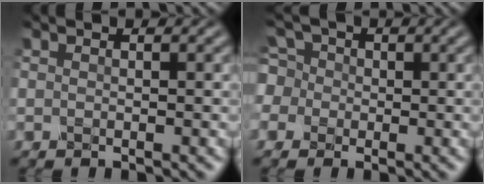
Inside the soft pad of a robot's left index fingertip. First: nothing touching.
{"total": 5.4, "force": [0.4, 5.0, 2.0], "torque": [-0.048, 0.037, -0.030]}